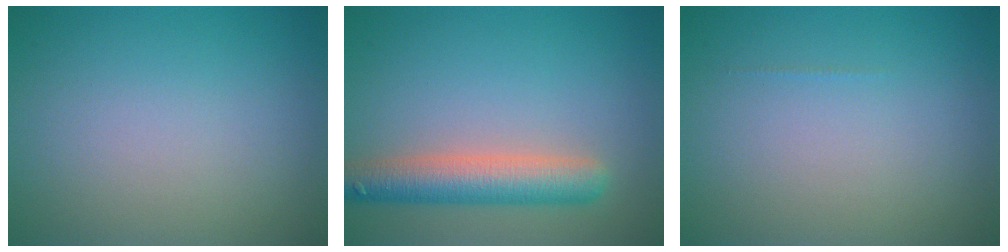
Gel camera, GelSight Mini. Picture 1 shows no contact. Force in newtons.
{"total": 5.2, "press": 5.2, "slide": 0.4}
{"total": 0.0}